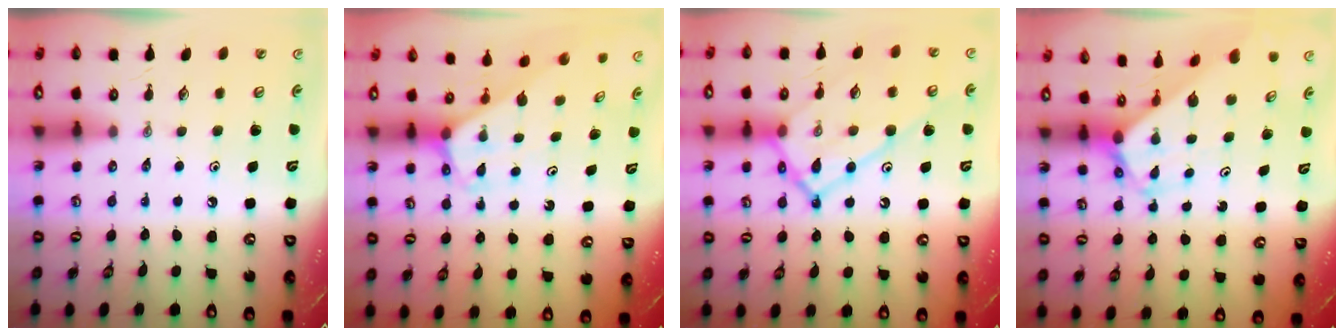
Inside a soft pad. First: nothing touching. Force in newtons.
{"total": 2.5, "press": 2.5, "slide": 0.2}
{"total": 17.3, "press": 17.2, "slide": 1.4}
{"total": 2.8, "press": 2.8, "slide": 0.3}